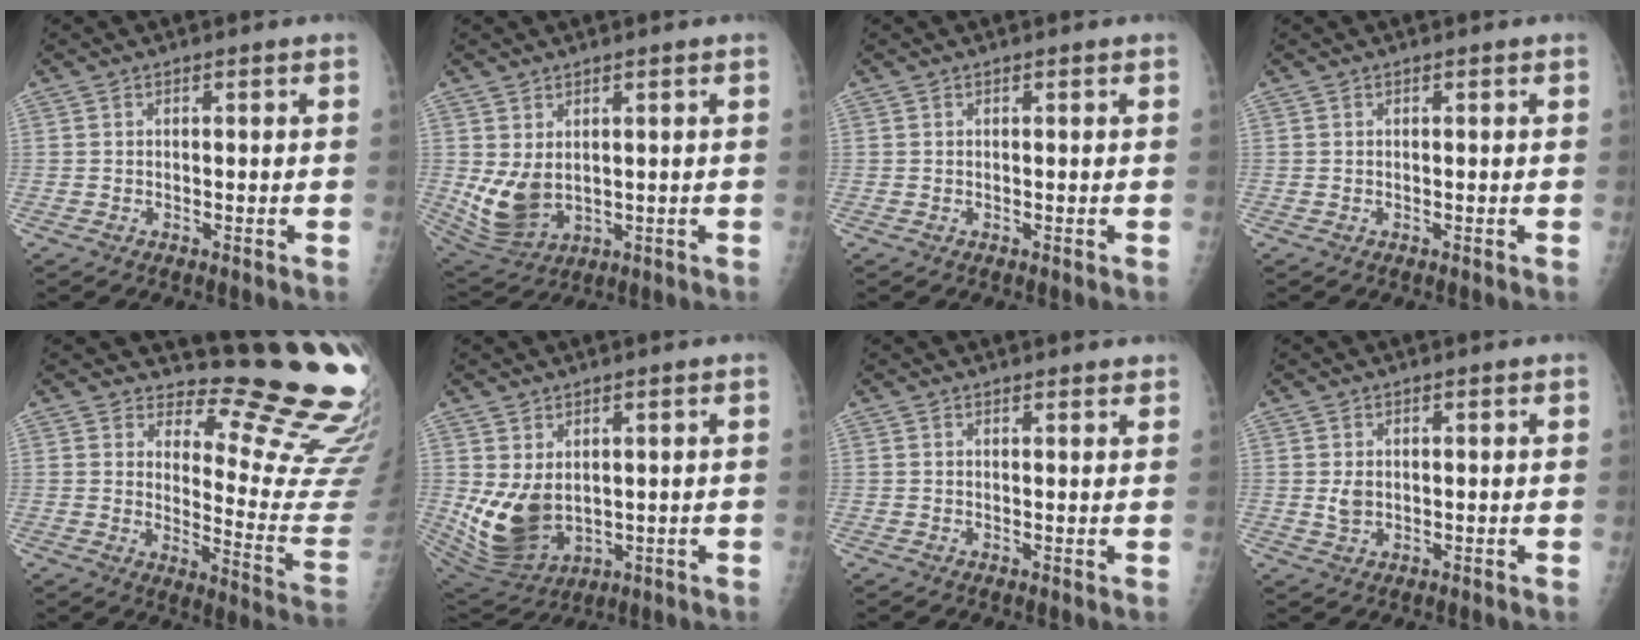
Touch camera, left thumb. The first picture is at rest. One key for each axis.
{"total": 7.9, "fx": 1.1, "fy": 5.3, "fz": 5.8, "tx": -0.106, "ty": -0.020, "tz": 0.043}
{"total": 0.0}
{"total": 0.0}
{"total": 18.5, "fx": 16.3, "fy": 3.9, "fz": 7.8, "tx": -0.057, "ty": -0.190, "tz": 0.192}
{"total": 10.7, "fx": 1.1, "fy": 7.3, "fz": 7.8, "tx": -0.141, "ty": -0.023, "tz": 0.049}
{"total": 1.9, "fx": 1.7, "fy": 0.5, "fz": 0.5, "tx": 0.001, "ty": -0.006, "tz": 0.020}
{"total": 2.1, "fx": 0.5, "fy": 1.5, "fz": 1.4, "tx": -0.021, "ty": -0.006, "tz": 0.014}